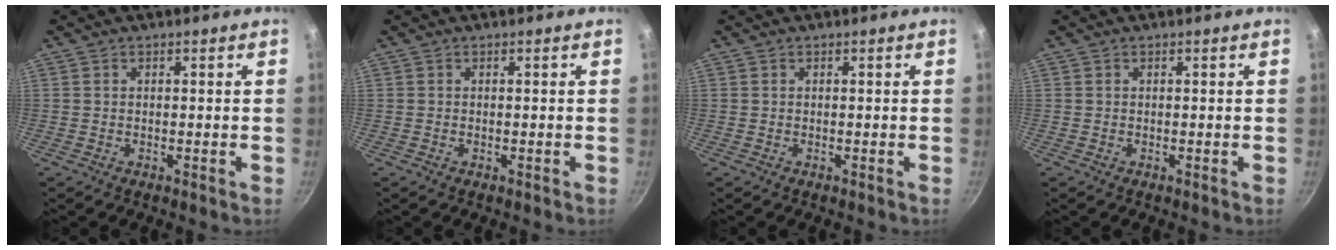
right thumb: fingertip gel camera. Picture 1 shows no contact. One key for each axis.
{"total": 0.0}
{"total": 0.0}
{"total": 0.0}